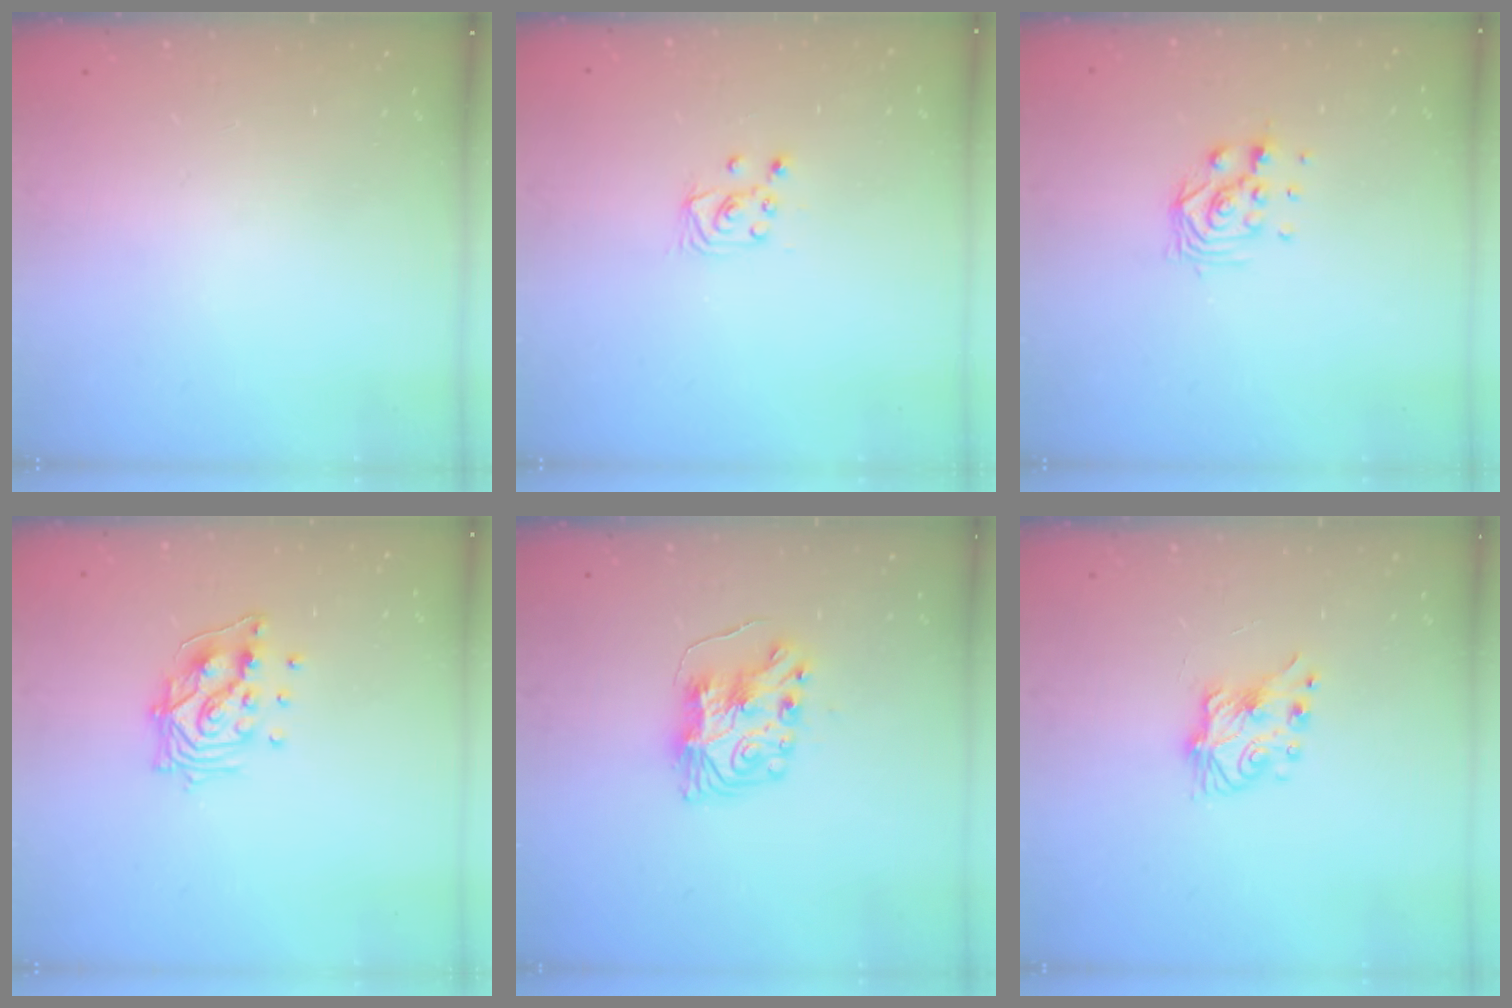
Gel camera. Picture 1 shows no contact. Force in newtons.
{"total": 3.0, "press": 3.0, "slide": 0.3}
{"total": 6.6, "press": 6.5, "slide": 0.5}
{"total": 12.0, "press": 12.0, "slide": 1.1}
{"total": 8.3, "press": 8.3, "slide": 0.2}
{"total": 7.1, "press": 7.1, "slide": 0.5}